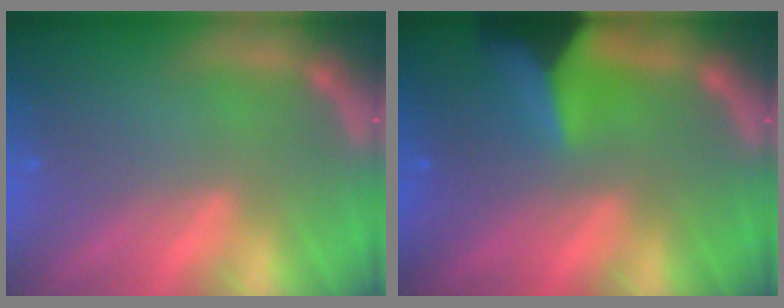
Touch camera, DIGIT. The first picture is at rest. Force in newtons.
{"total": 7.9}